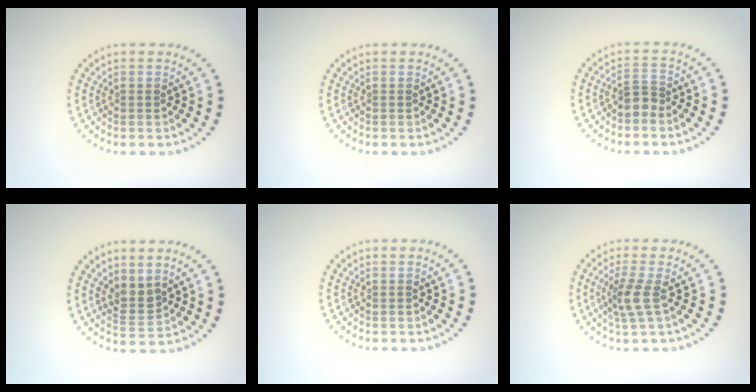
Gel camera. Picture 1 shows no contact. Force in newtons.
{"total": 0.0}
{"total": 1.9, "press": 1.5, "slide": 1.1}
{"total": 2.2, "press": 1.8, "slide": 1.2}
{"total": 0.0}
{"total": 2.4, "press": 1.8, "slide": 1.6}